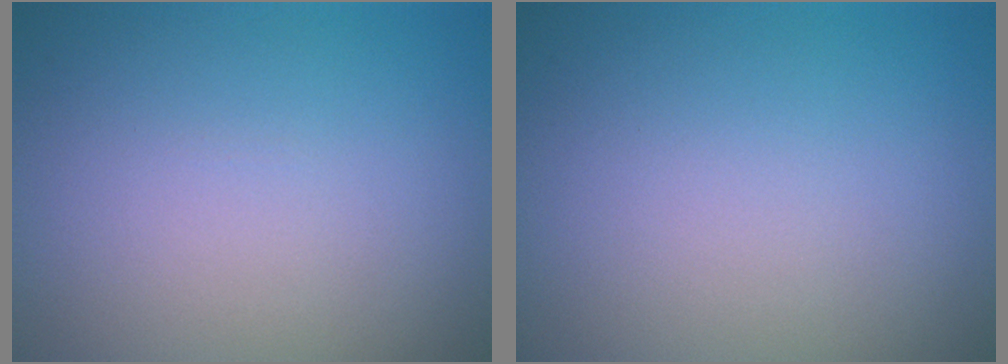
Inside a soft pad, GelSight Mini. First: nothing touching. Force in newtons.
{"total": 0.0}